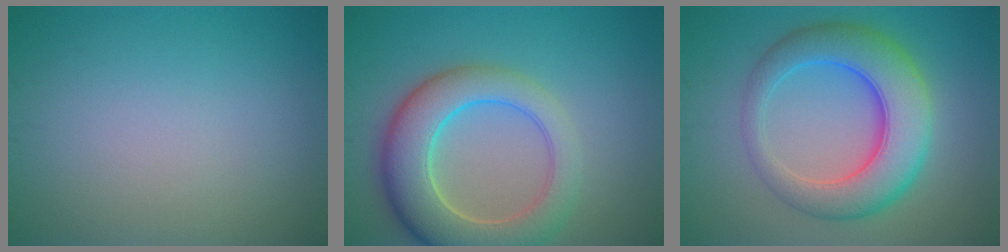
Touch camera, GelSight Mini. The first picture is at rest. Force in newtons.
{"total": 8.0, "press": 7.9, "slide": 0.8}
{"total": 8.1, "press": 8.0, "slide": 0.2}